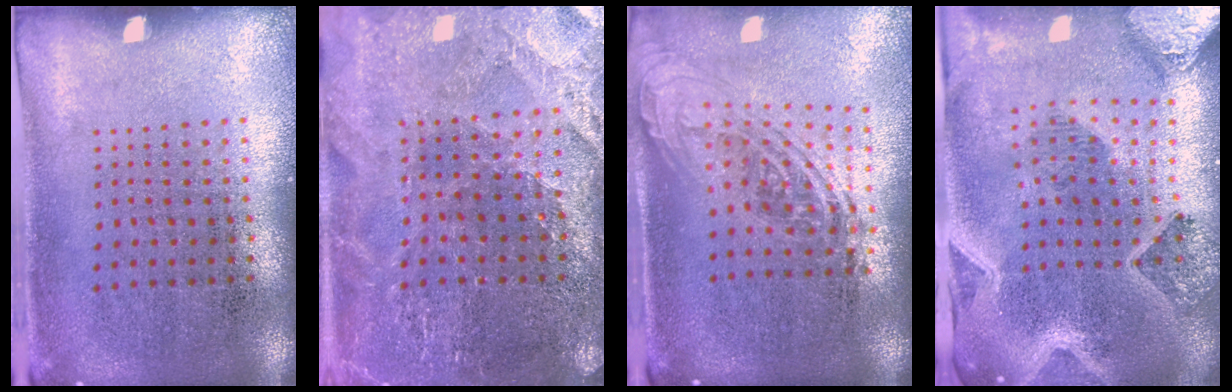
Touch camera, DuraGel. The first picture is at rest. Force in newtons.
{"total": 2.6, "press": 2.6, "slide": 0.4}
{"total": 2.2, "press": 1.6, "slide": 1.5}
{"total": 3.2, "press": 2.7, "slide": 1.7}